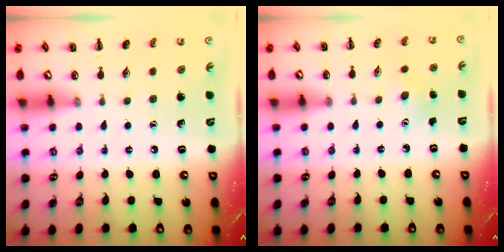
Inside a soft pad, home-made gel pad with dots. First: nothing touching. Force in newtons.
{"total": 2.8, "press": 2.8, "slide": 0.7}